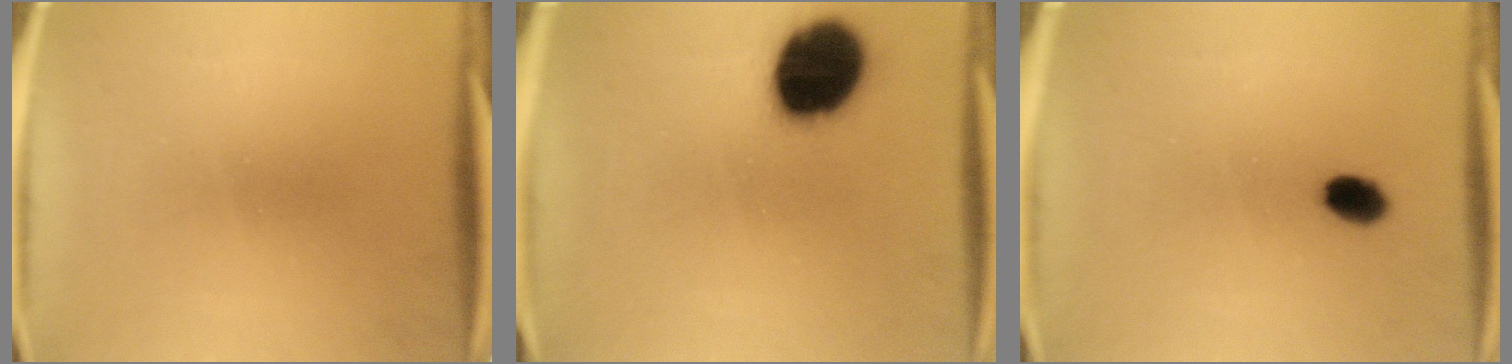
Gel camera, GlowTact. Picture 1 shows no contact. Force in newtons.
{"total": 19.6}
{"total": 3.9}